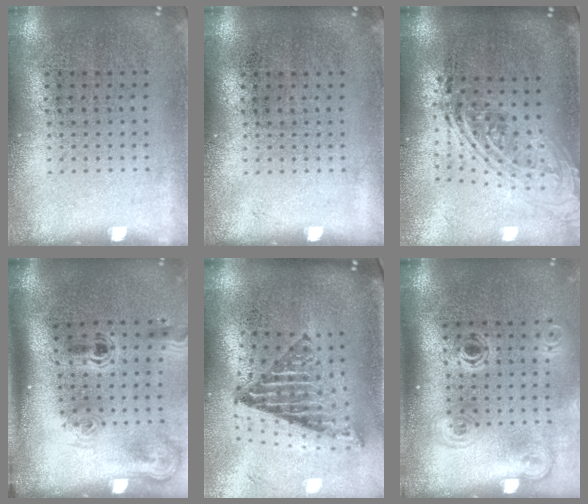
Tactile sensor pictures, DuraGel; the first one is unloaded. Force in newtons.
{"total": 0.0}
{"total": 2.1, "press": 1.5, "slide": 1.4}
{"total": 2.3, "press": 1.4, "slide": 1.8}
{"total": 1.8, "press": 1.4, "slide": 1.1}
{"total": 1.9, "press": 1.3, "slide": 1.4}